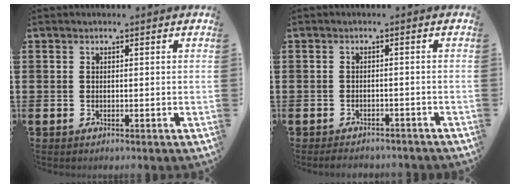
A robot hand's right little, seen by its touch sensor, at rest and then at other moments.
{"total": 1.5, "force": [-1.5, 0.1, 0.2], "torque": [-0.009, 0.002, -0.031]}